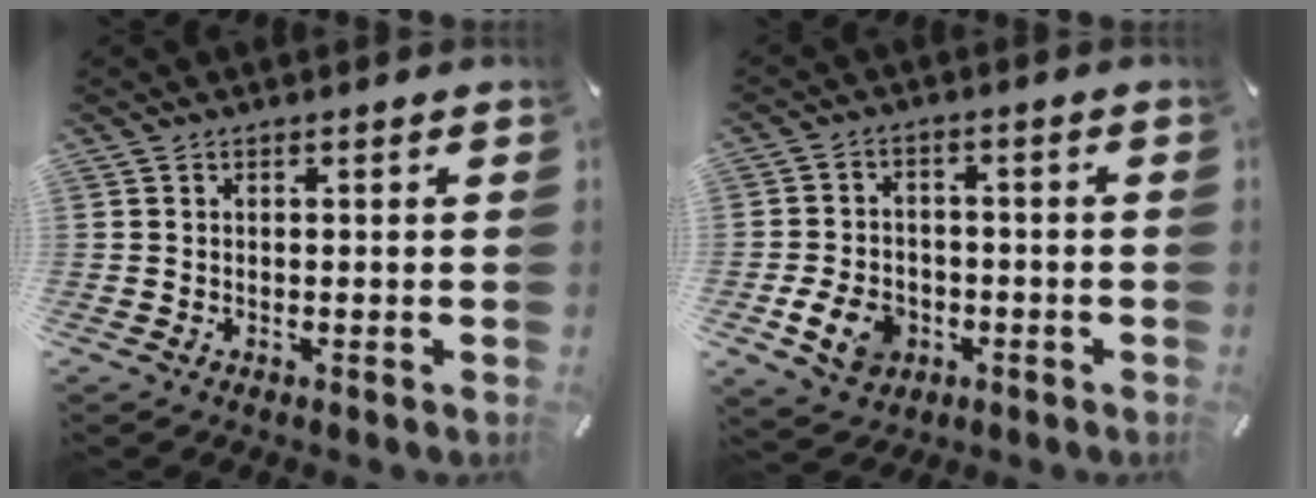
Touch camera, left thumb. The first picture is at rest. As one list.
[{"total": 8.3, "force": [-2.9, 6.4, 4.2], "torque": [-0.092, 0.013, -0.053]}]